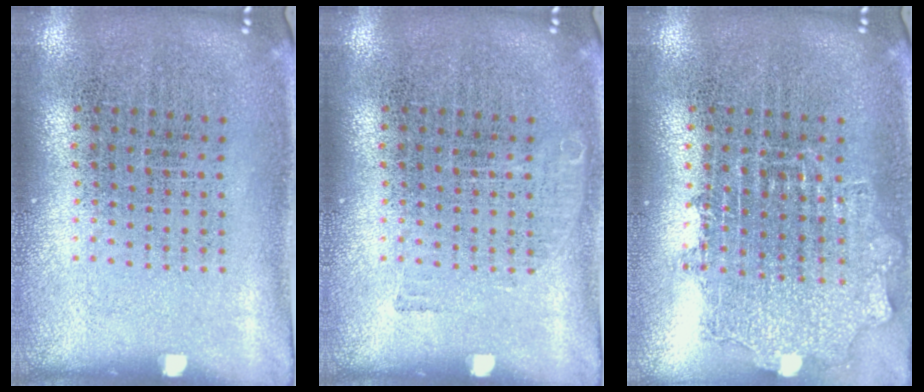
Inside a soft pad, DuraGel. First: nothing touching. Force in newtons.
{"total": 0.5, "press": 0.5, "slide": 0.1}
{"total": 1.2, "press": 1.2, "slide": 0.3}